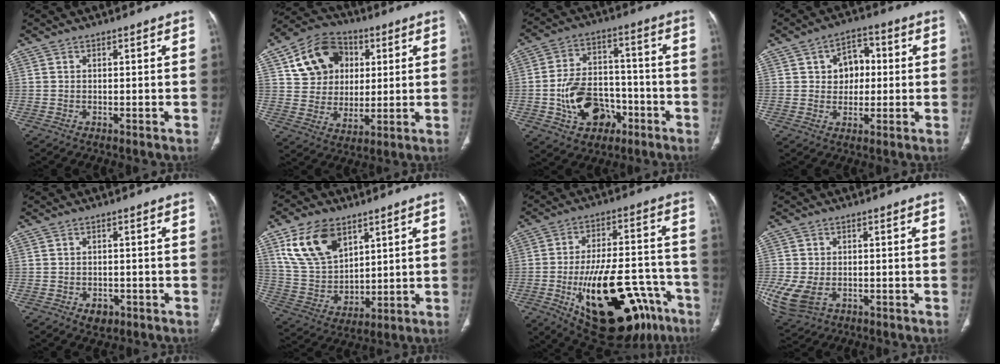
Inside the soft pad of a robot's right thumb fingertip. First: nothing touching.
{"total": 15.2, "force": [5.1, 11.9, 7.8], "torque": [-0.101, -0.003, 0.088]}
{"total": 14.7, "force": [-5.1, 10.3, 9.1], "torque": [-0.129, 0.044, -0.077]}
{"total": 7.6, "force": [1.2, 5.8, 4.8], "torque": [-0.037, 0.012, 0.014]}
{"total": 2.8, "force": [-1.3, 2.0, 1.5], "torque": [-0.009, 0.004, -0.012]}
{"total": 15.4, "force": [7.8, 9.9, 8.9], "torque": [-0.139, -0.032, 0.168]}
{"total": 28.8, "force": [-12.8, 13.1, 22.2], "torque": [-0.287, 0.051, -0.175]}
{"total": 10.9, "force": [-3.1, 7.5, 7.2], "torque": [-0.187, -0.008, -0.043]}